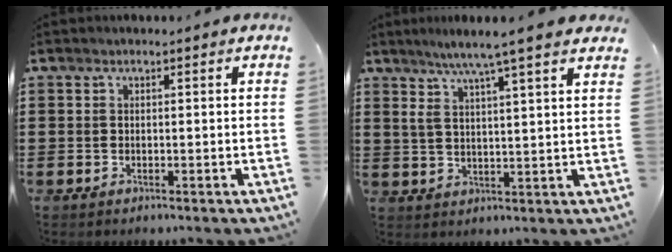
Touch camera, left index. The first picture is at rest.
{"total": 6.4, "force": [4.8, -0.2, 4.3], "torque": [-0.097, -0.017, 0.080]}